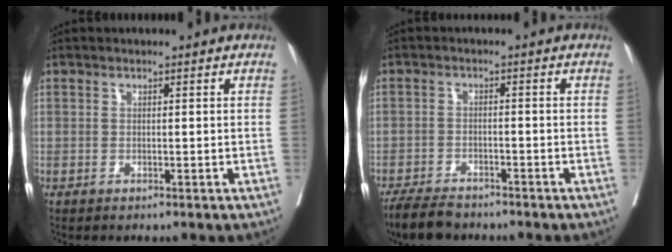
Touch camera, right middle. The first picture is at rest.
{"total": 5.9, "force": [-5.2, 1.8, 2.2], "torque": [-0.035, -0.012, -0.089]}